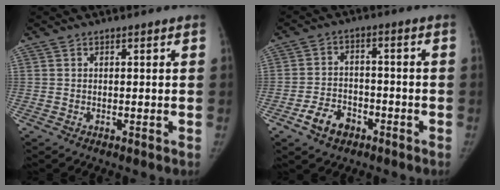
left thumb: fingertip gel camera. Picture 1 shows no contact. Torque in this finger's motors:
{"motor_torque": [-0.53, 0.64, 0.48, 0.23, 0.03]}